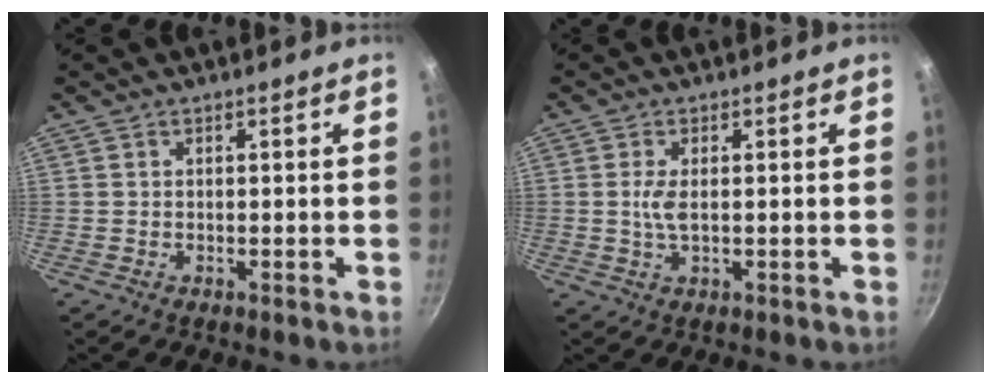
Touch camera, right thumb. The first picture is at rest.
{"total": 2.9, "force": [0.2, 1.0, 2.7], "torque": [-0.061, -0.001, 0.004]}